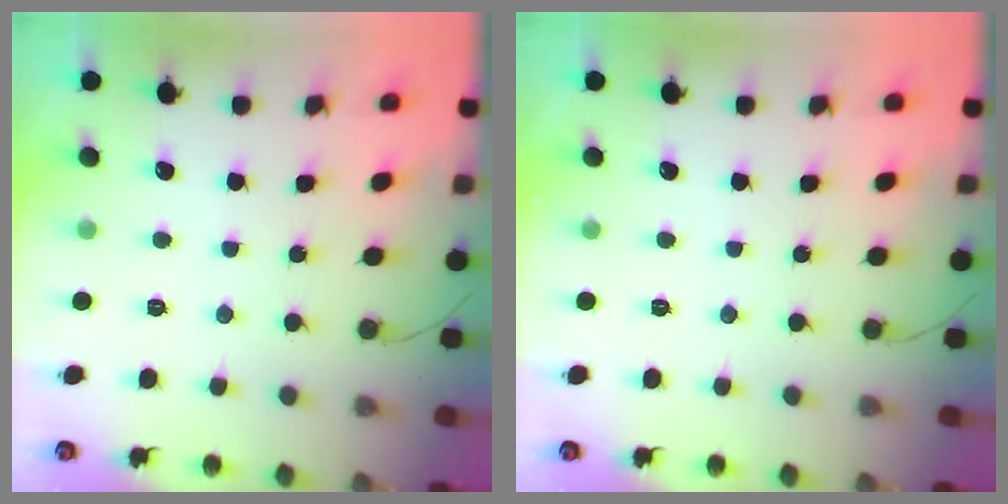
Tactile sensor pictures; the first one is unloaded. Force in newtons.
{"total": 0.0}